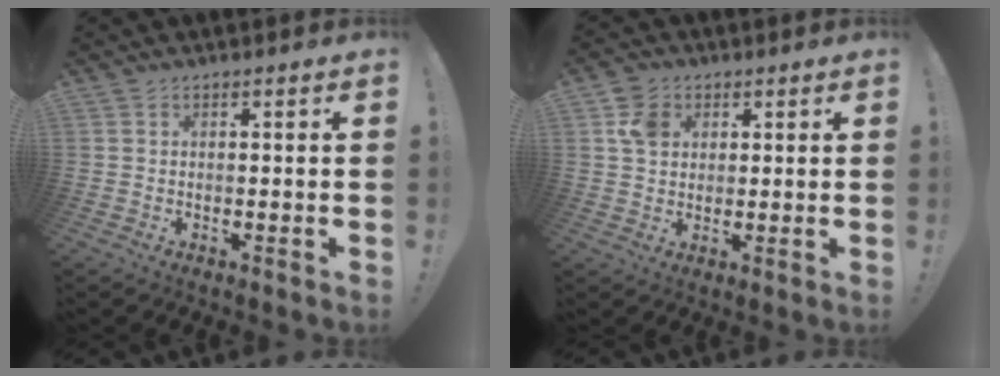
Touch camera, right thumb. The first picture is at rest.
{"total": 6.6, "force": [2.4, 5.4, 3.1], "torque": [-0.035, 0.002, 0.045]}